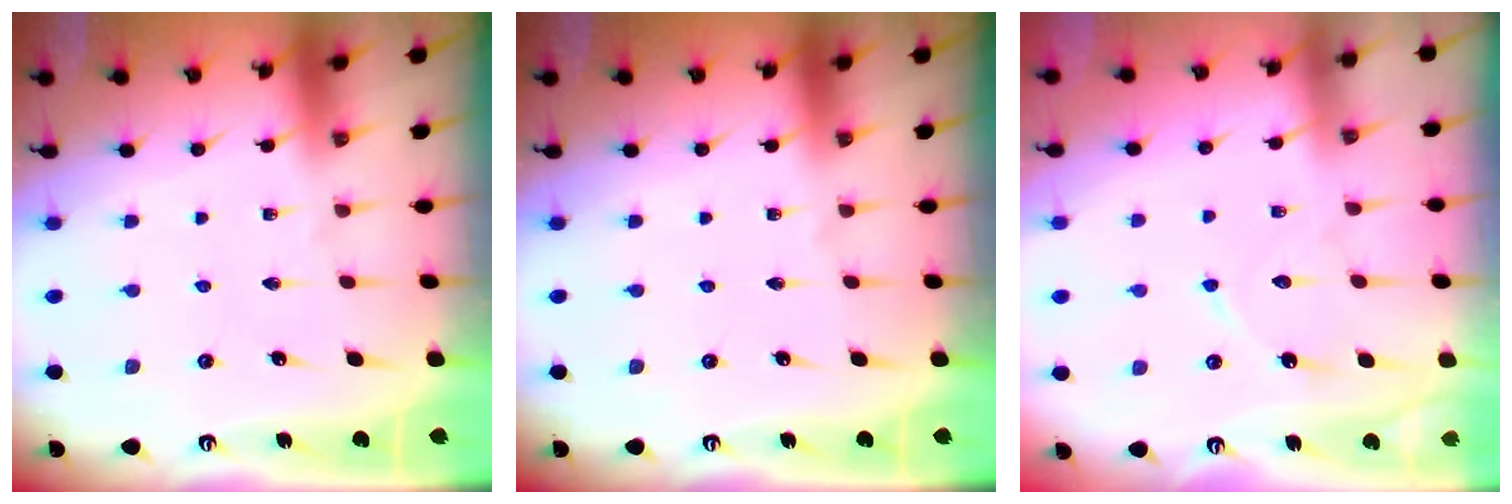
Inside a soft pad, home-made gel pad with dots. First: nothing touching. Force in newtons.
{"total": 0.0}
{"total": 6.5, "press": 6.5, "slide": 0.7}